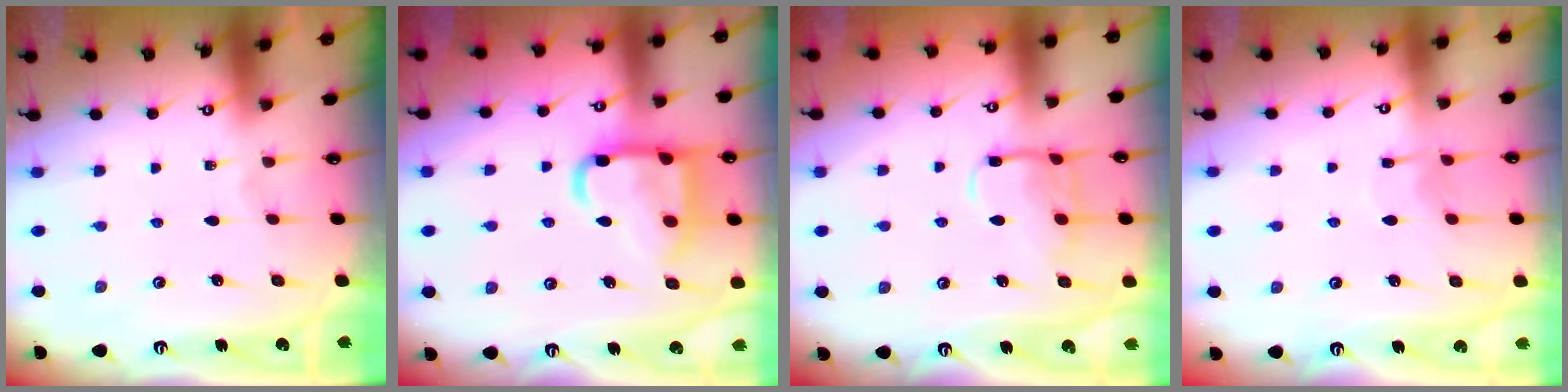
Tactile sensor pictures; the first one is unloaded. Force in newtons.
{"total": 16.8, "press": 16.8, "slide": 1.6}
{"total": 11.3, "press": 11.3, "slide": 0.9}
{"total": 6.5, "press": 6.5, "slide": 0.6}